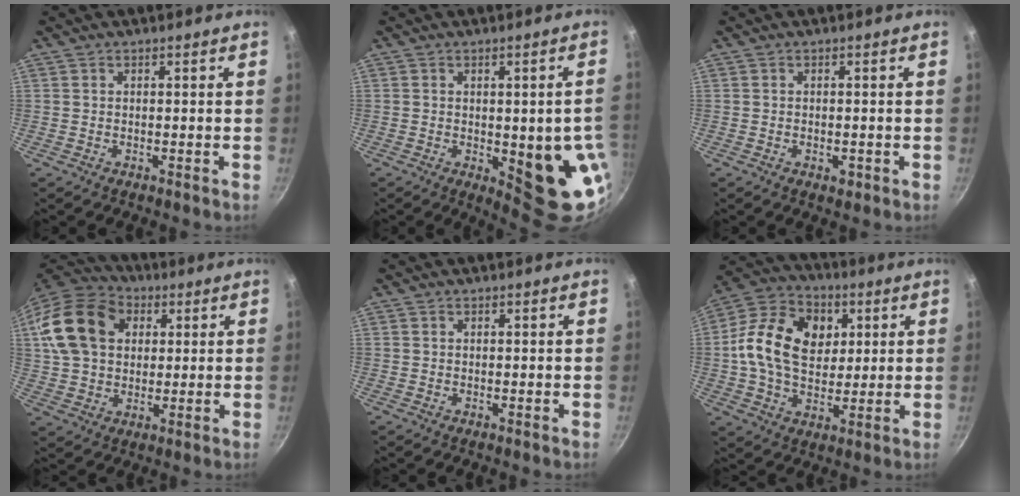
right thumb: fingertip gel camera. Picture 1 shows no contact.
{"total": 13.6, "force": [-2.4, 4.8, 12.6], "torque": [-0.114, -0.010, -0.021]}
{"total": 1.8, "force": [-0.7, 1.0, 1.3], "torque": [-0.018, -0.002, -0.010]}
{"total": 19.1, "force": [5.2, 14.2, 11.7], "torque": [-0.215, 0.020, 0.087]}
{"total": 0.0}
{"total": 17.3, "force": [3.1, 12.6, 11.3], "torque": [-0.172, 0.010, 0.041]}